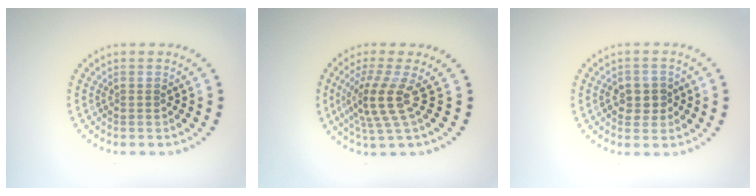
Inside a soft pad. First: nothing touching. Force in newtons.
{"total": 3.8, "press": 2.8, "slide": 2.6}
{"total": 1.9, "press": 1.8, "slide": 0.2}